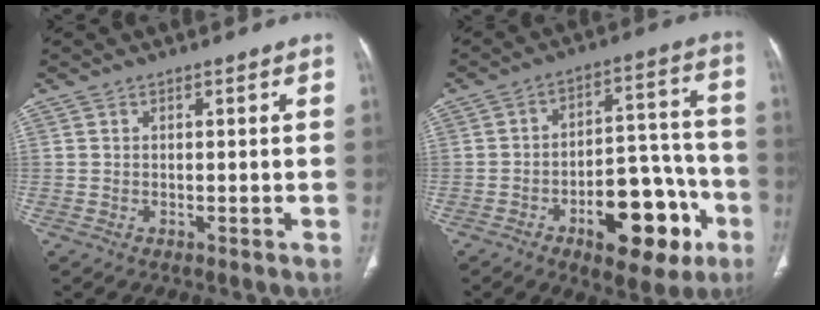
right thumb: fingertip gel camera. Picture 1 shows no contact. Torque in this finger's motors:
{"motor_torque": [0.56, 0.29, 1.24, -1.46, 0.48]}